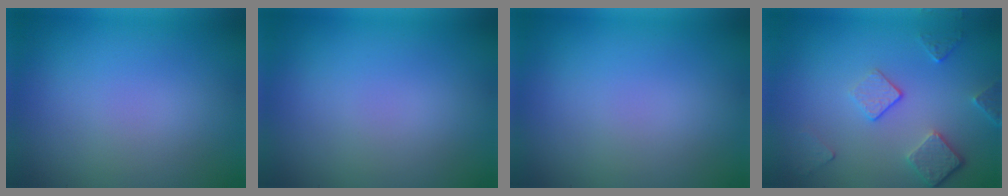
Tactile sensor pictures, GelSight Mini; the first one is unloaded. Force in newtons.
{"total": 0.0}
{"total": 0.0}
{"total": 3.7, "press": 2.8, "slide": 2.4}